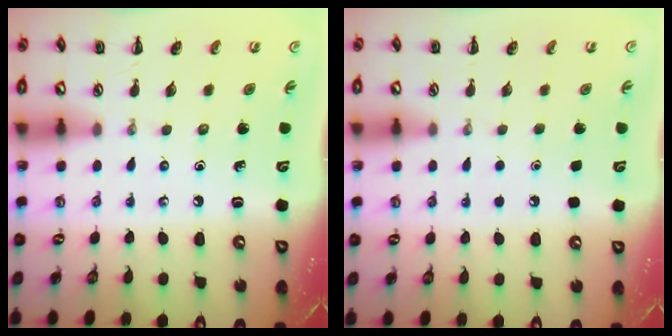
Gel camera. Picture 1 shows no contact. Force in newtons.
{"total": 1.8, "press": 1.8, "slide": 0.1}